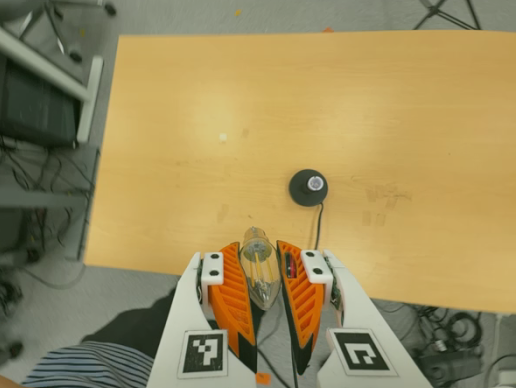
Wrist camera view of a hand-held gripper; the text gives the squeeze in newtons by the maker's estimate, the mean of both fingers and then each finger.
{"total": 21.5, "left": 24.8, "right": 18.3}